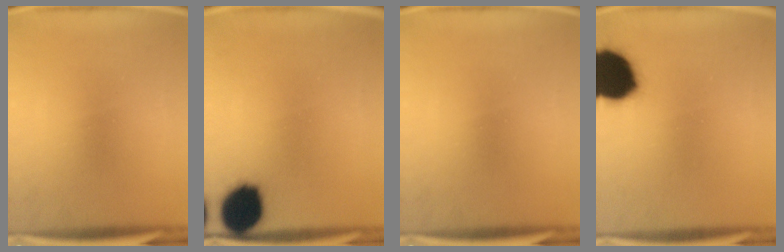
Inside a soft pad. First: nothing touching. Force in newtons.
{"total": 14.7}
{"total": 0.0}
{"total": 19.3}